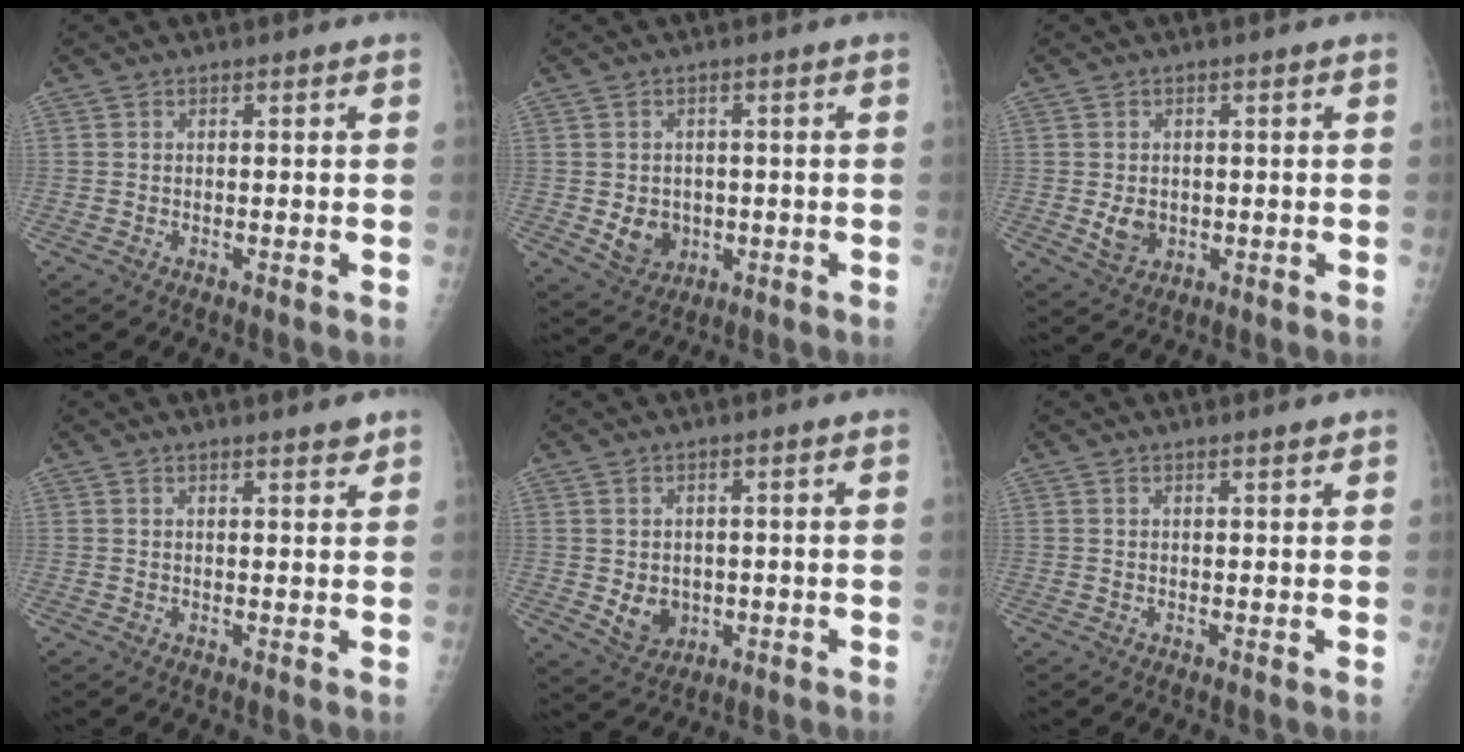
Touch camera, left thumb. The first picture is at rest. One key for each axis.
{"total": 5.5, "fx": -0.7, "fy": 4.7, "fz": 2.8, "tx": -0.024, "ty": 0.000, "tz": 0.001}
{"total": 4.0, "fx": -0.4, "fy": 3.2, "fz": 2.4, "tx": -0.028, "ty": -0.003, "tz": 0.003}
{"total": 2.3, "fx": 1.9, "fy": 0.4, "fz": 1.3, "tx": -0.011, "ty": -0.012, "tz": 0.025}
{"total": 5.0, "fx": -0.3, "fy": 4.1, "fz": 2.8, "tx": -0.027, "ty": -0.005, "tz": 0.010}
{"total": 1.1, "fx": 0.9, "fy": 0.1, "fz": 0.6, "tx": -0.007, "ty": -0.005, "tz": 0.014}